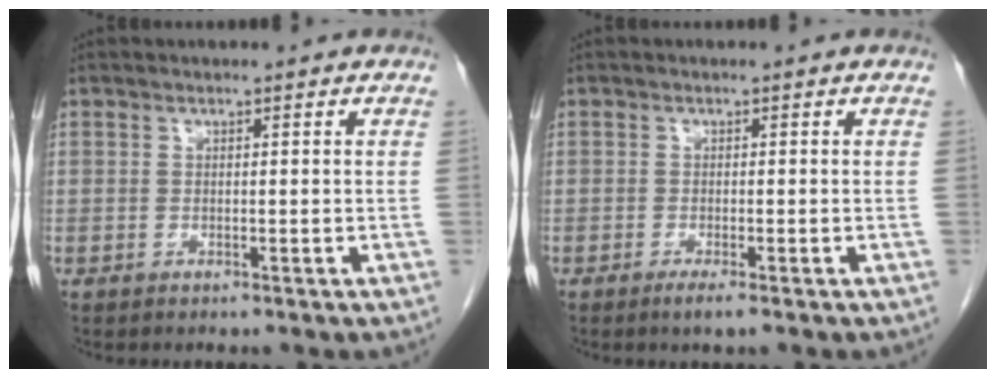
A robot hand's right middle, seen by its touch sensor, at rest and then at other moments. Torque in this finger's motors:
{"motor_torque": [0.26, -0.16, 0.05, 0.01]}